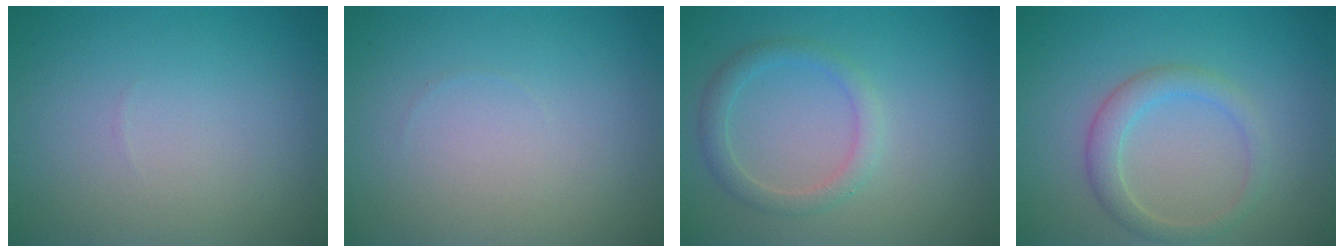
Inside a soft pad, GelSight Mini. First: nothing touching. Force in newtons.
{"total": 0.0}
{"total": 2.1, "press": 2.1, "slide": 0.1}
{"total": 2.5, "press": 2.5, "slide": 0.0}